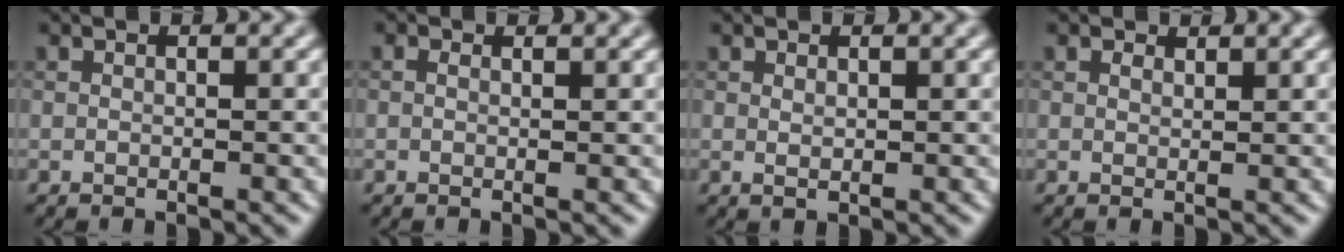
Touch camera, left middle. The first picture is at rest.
{"total": 1.5, "force": [0.9, 0.6, 1.1], "torque": [-0.016, -0.002, -0.002]}
{"total": 0.6, "force": [0.3, 0.2, 0.5], "torque": [-0.010, -0.001, 0.007]}
{"total": 0.9, "force": [0.7, 0.3, 0.4], "torque": [-0.008, 0.001, 0.013]}